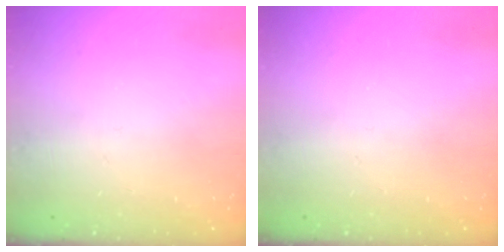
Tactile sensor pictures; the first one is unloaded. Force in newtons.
{"total": 0.0}